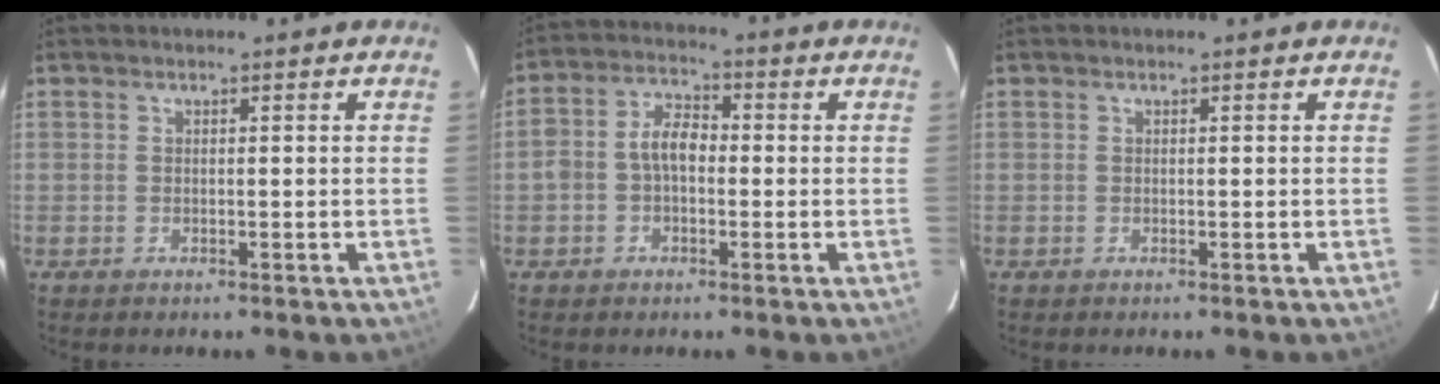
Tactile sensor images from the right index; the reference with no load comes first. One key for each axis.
{"total": 5.9, "fx": -0.8, "fy": 4.0, "fz": 4.4, "tx": -0.085, "ty": 0.021, "tz": -0.014}
{"total": 0.0}